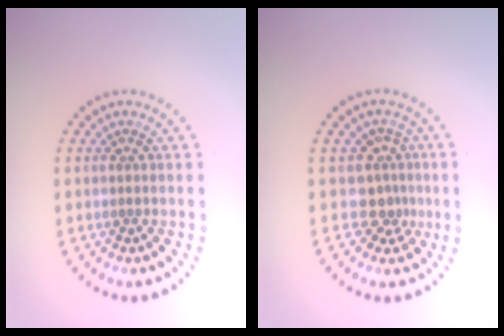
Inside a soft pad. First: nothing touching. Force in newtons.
{"total": 2.8, "press": 2.0, "slide": 2.0}